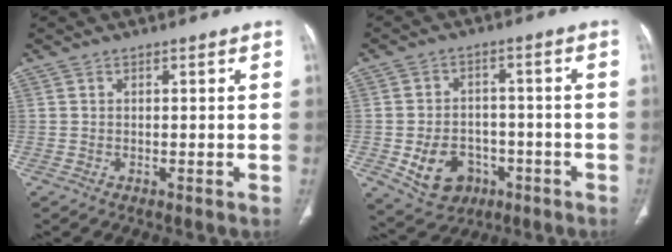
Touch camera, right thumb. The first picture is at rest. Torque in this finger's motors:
{"motor_torque": [-0.31, 0.55, 0.00, 0.06, 0.16]}